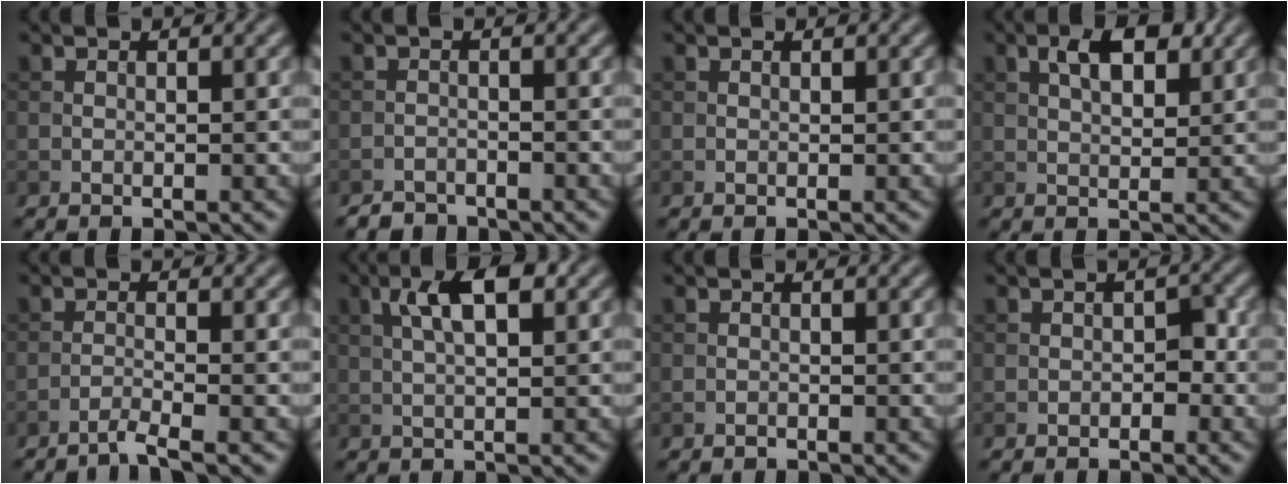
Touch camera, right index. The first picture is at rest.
{"total": 1.8, "force": [-1.7, 0.6, 0.0], "torque": [0.004, 0.003, -0.032]}
{"total": 0.0}
{"total": 3.9, "force": [1.6, 1.9, 3.1], "torque": [-0.054, 0.007, 0.028]}
{"total": 1.8, "force": [-1.4, 0.0, 1.2], "torque": [-0.015, 0.003, -0.041]}
{"total": 4.9, "force": [1.7, 1.6, 4.3], "torque": [-0.079, 0.011, 0.027]}
{"total": 0.0}
{"total": 1.4, "force": [-0.5, 1.0, 0.8], "torque": [-0.008, 0.002, -0.007]}